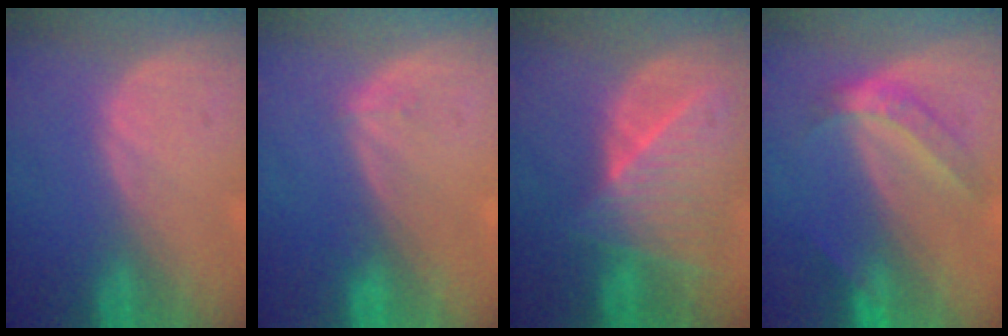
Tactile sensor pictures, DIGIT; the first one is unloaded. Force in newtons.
{"total": 0.9, "press": 0.8, "slide": 0.2}
{"total": 8.8, "press": 7.9, "slide": 3.9}
{"total": 5.9, "press": 4.9, "slide": 3.3}